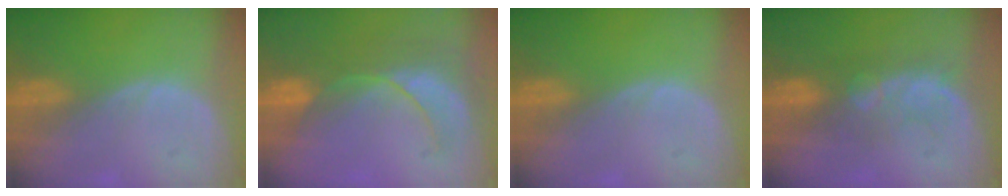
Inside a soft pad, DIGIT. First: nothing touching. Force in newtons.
{"total": 8.5, "press": 7.9, "slide": 3.3}
{"total": 0.0}
{"total": 6.1, "press": 6.0, "slide": 1.2}